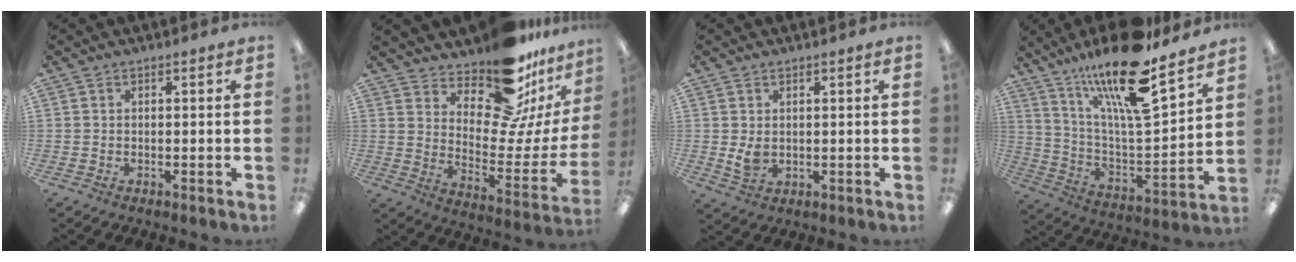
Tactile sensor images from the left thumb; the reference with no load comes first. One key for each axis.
{"total": 17.4, "fx": 14.1, "fy": 5.8, "fz": 8.5, "tx": -0.114, "ty": -0.121, "tz": 0.235}
{"total": 3.9, "fx": 1.0, "fy": 3.0, "fz": 2.2, "tx": -0.031, "ty": -0.006, "tz": 0.016}
{"total": 21.4, "fx": 16.0, "fy": 5.0, "fz": 13.4, "tx": -0.240, "ty": -0.104, "tz": 0.268}